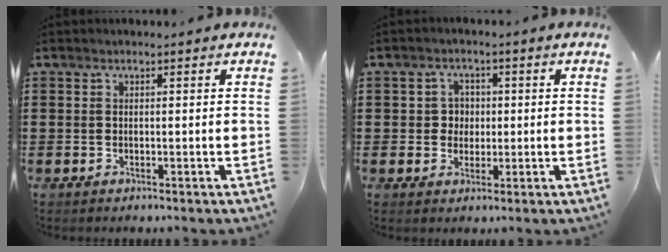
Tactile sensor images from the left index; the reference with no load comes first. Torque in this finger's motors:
{"motor_torque": [-0.13, 0.45, -0.03, -0.01]}